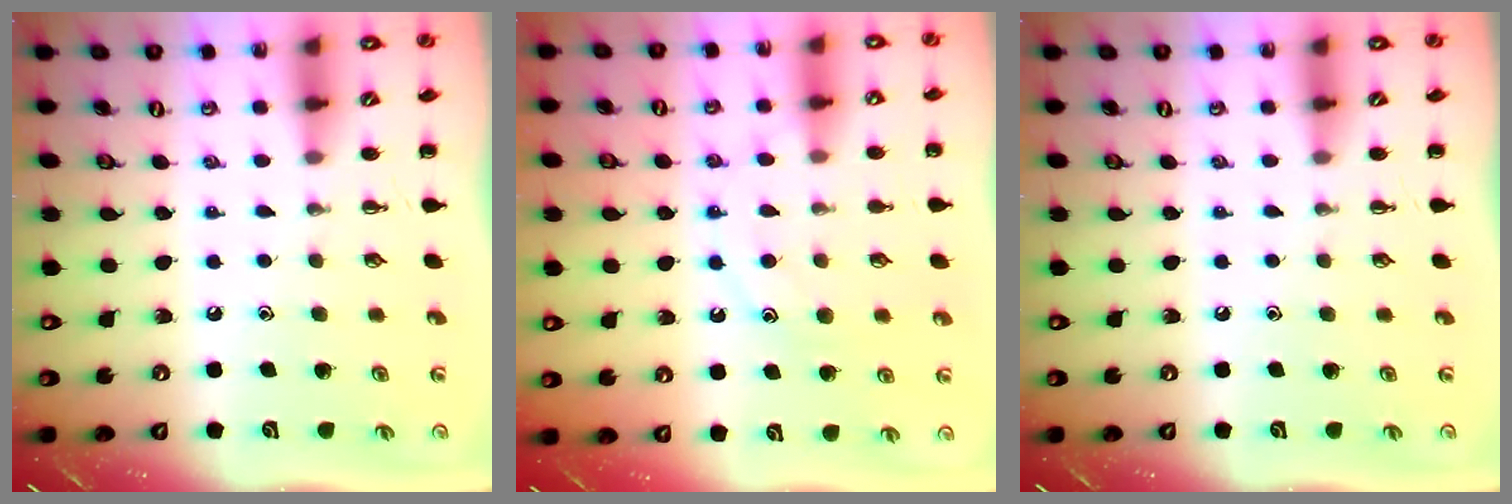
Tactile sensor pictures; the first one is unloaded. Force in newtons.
{"total": 11.5, "press": 11.5, "slide": 0.7}
{"total": 0.0}